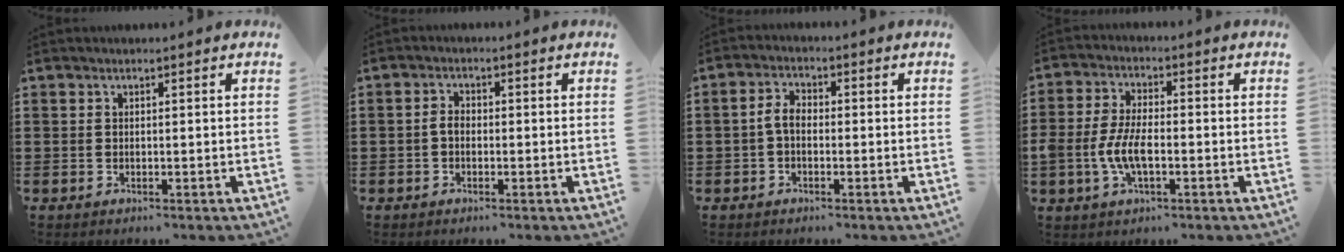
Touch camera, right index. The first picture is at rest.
{"total": 2.0, "force": [-0.5, 1.2, 1.5], "torque": [-0.037, 0.000, -0.013]}
{"total": 3.2, "force": [-0.7, 1.9, 2.6], "torque": [-0.064, 0.001, -0.019]}
{"total": 6.4, "force": [-1.7, 2.9, 5.5], "torque": [-0.126, -0.002, -0.038]}